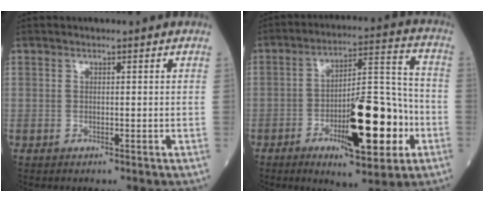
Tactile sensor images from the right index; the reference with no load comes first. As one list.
[{"total": 16.2, "force": [-5.5, 4.3, 14.6], "torque": [-0.227, 0.011, -0.078]}]